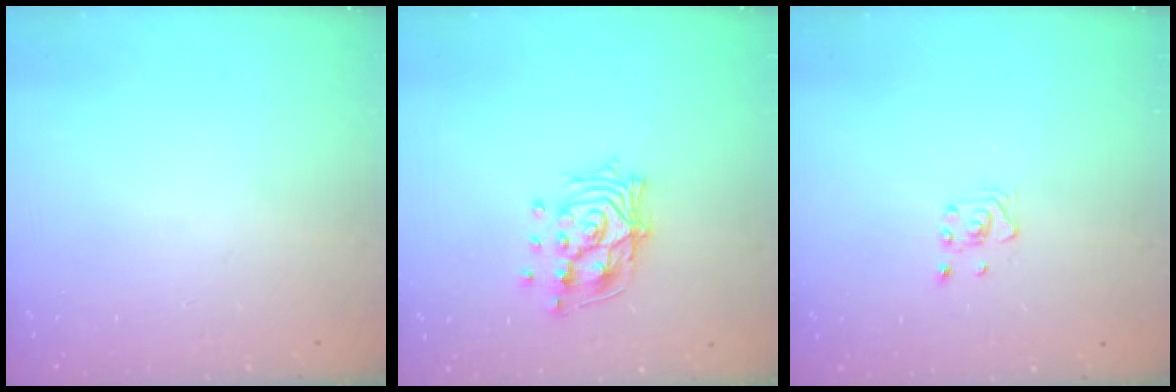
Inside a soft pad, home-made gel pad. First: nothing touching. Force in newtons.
{"total": 12.7, "press": 12.7, "slide": 1.3}
{"total": 2.6, "press": 2.4, "slide": 1.0}